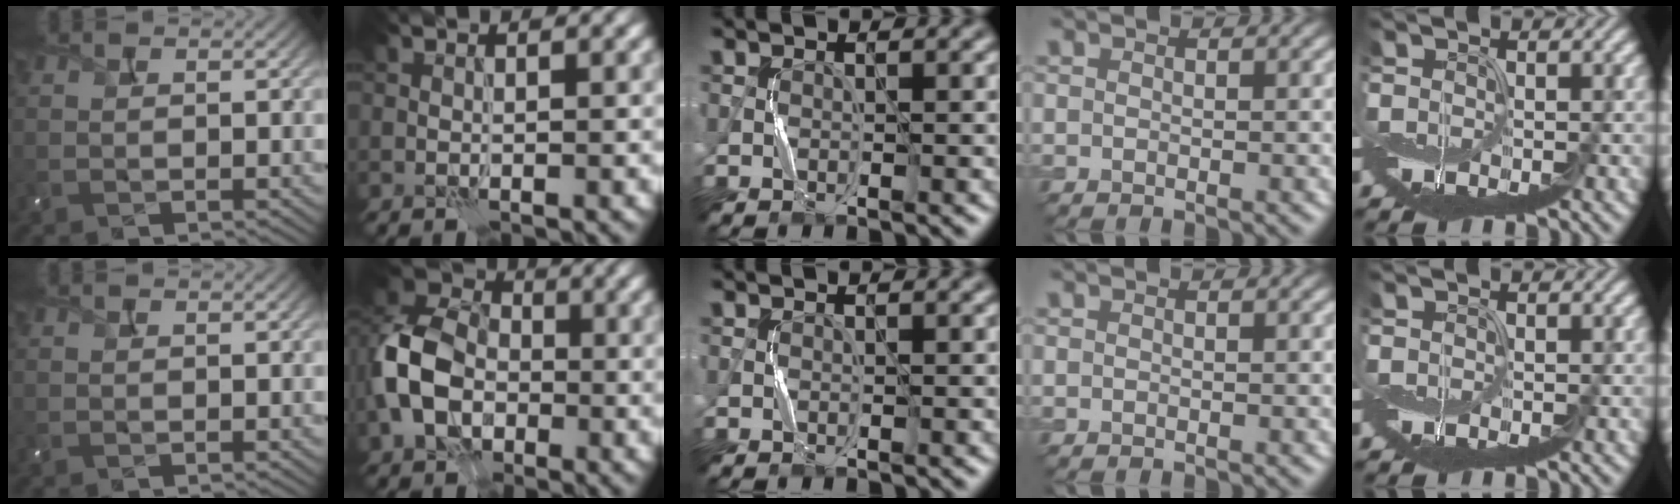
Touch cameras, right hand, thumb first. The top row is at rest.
{"index": {"total": 9.7, "force": [-2.4, 7.0, 6.2], "torque": [-0.145, 0.000, -0.063]}}